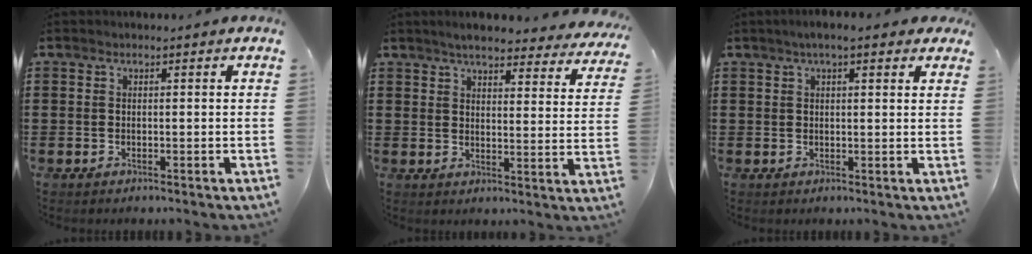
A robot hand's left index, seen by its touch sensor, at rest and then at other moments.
{"total": 5.3, "force": [4.9, 0.3, 2.1], "torque": [-0.058, -0.019, 0.085]}
{"total": 3.3, "force": [2.2, 0.6, 2.4], "torque": [-0.052, 0.008, 0.037]}